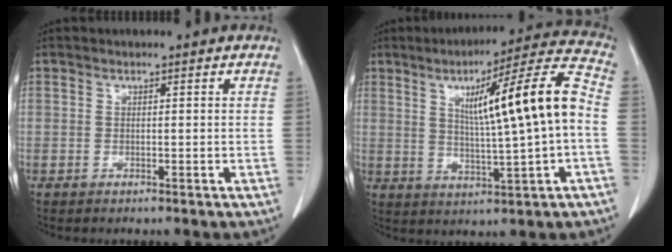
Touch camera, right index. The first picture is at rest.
{"total": 15.2, "force": [1.3, 0.1, 15.1], "torque": [-0.235, 0.017, 0.022]}